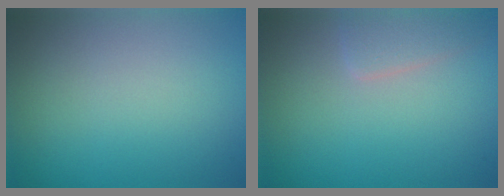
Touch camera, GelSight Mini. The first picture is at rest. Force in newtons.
{"total": 2.0, "press": 2.0, "slide": 0.2}